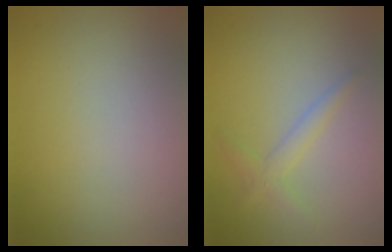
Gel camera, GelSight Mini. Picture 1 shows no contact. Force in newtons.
{"total": 1.5, "press": 1.5, "slide": 0.1}